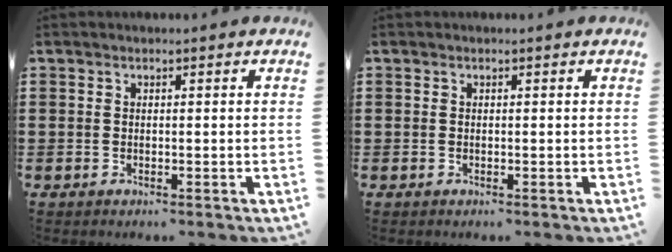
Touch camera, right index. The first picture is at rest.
{"total": 0.0}